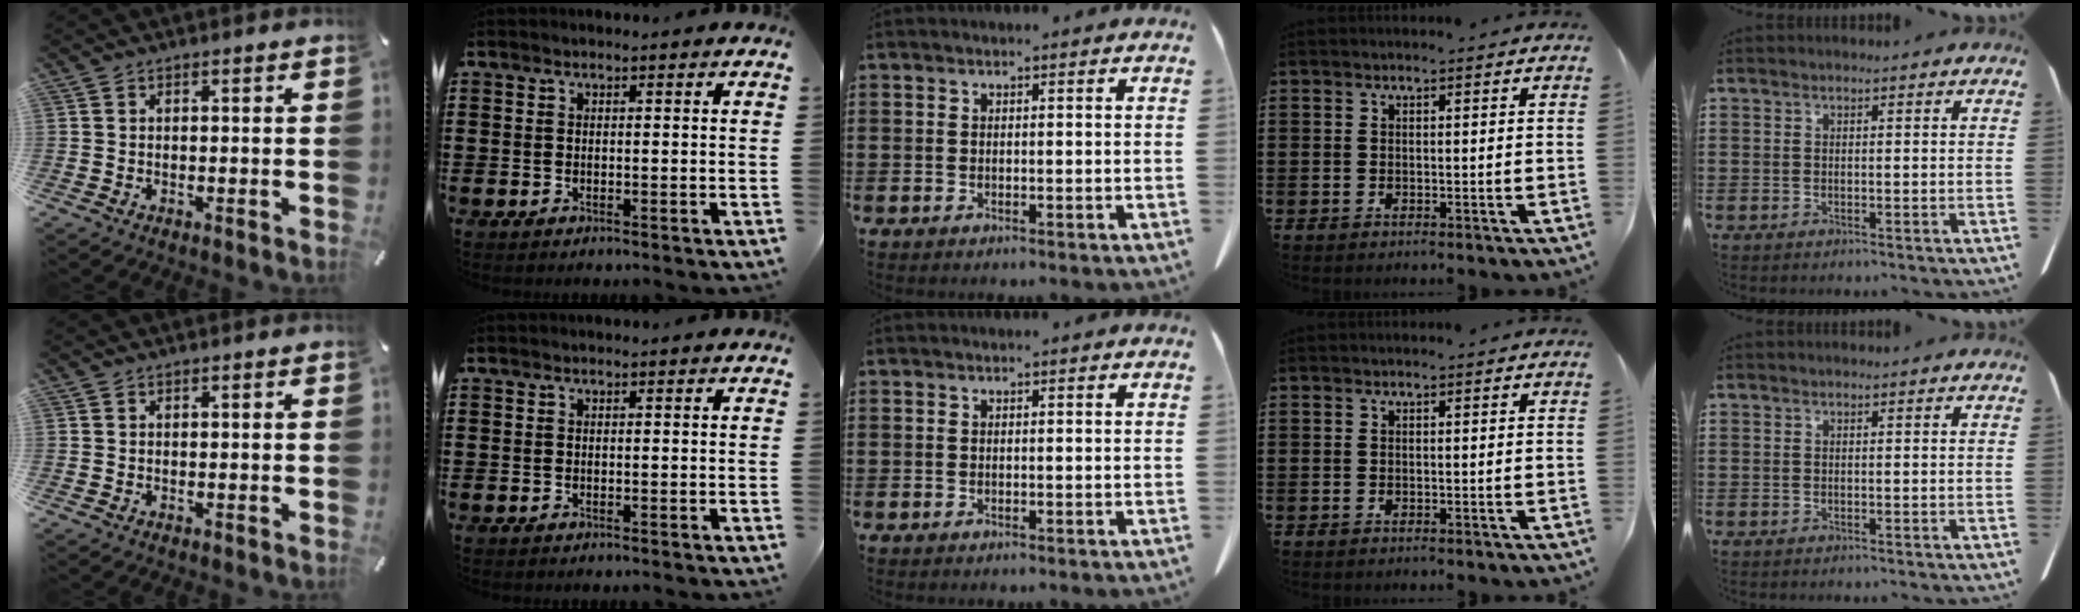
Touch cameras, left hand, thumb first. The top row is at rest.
{}